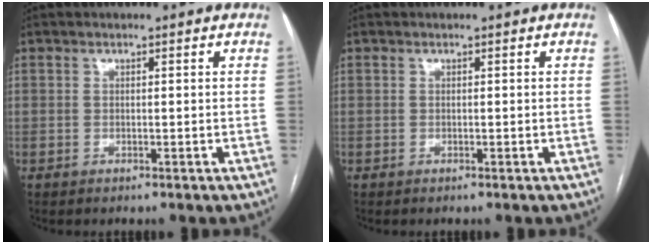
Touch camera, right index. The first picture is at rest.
{"total": 0.0}